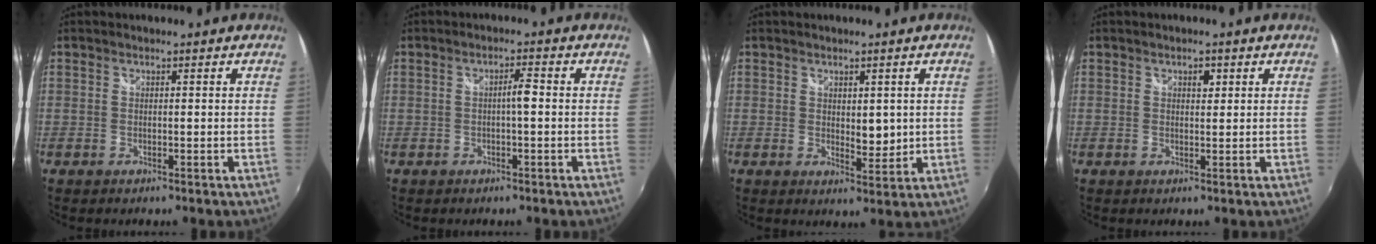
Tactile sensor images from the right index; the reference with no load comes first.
{"total": 2.2, "force": [-0.3, 0.3, 2.1], "torque": [-0.036, 0.006, -0.006]}
{"total": 3.5, "force": [0.7, 1.9, 2.8], "torque": [-0.039, -0.006, 0.016]}
{"total": 1.5, "force": [0.7, 0.9, 0.9], "torque": [-0.012, 0.005, 0.010]}